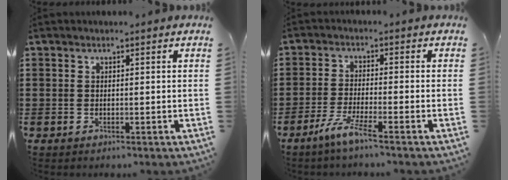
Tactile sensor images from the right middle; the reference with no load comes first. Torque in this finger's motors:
{"motor_torque": [2.14, 0.00, 0.10, 0.09]}